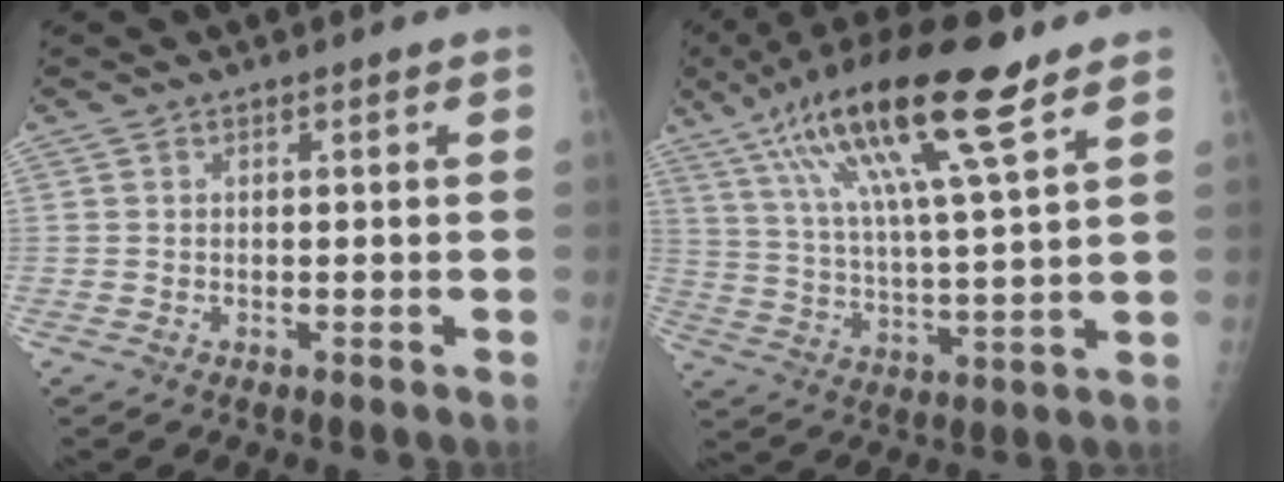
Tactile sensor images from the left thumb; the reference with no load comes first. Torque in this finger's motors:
{"motor_torque": [0.58, 0.61, 1.32, -1.45, 0.65]}